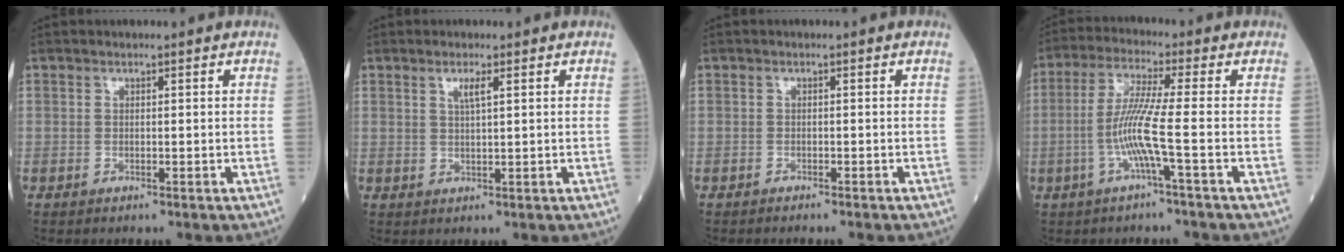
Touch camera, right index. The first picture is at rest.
{"total": 2.1, "force": [1.0, 0.0, 1.8], "torque": [-0.040, 0.000, 0.020]}
{"total": 2.0, "force": [-1.8, 0.1, 0.8], "torque": [-0.014, -0.001, -0.022]}
{"total": 7.3, "force": [-1.9, -1.0, 7.0], "torque": [-0.147, 0.002, -0.041]}